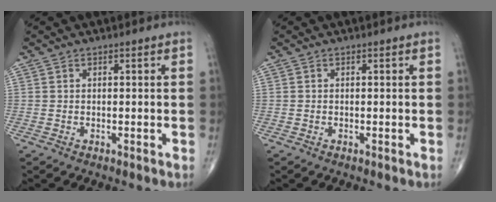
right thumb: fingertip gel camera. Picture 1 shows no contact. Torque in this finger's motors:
{"motor_torque": [0.03, 0.11, -0.09, -0.02, -0.01]}